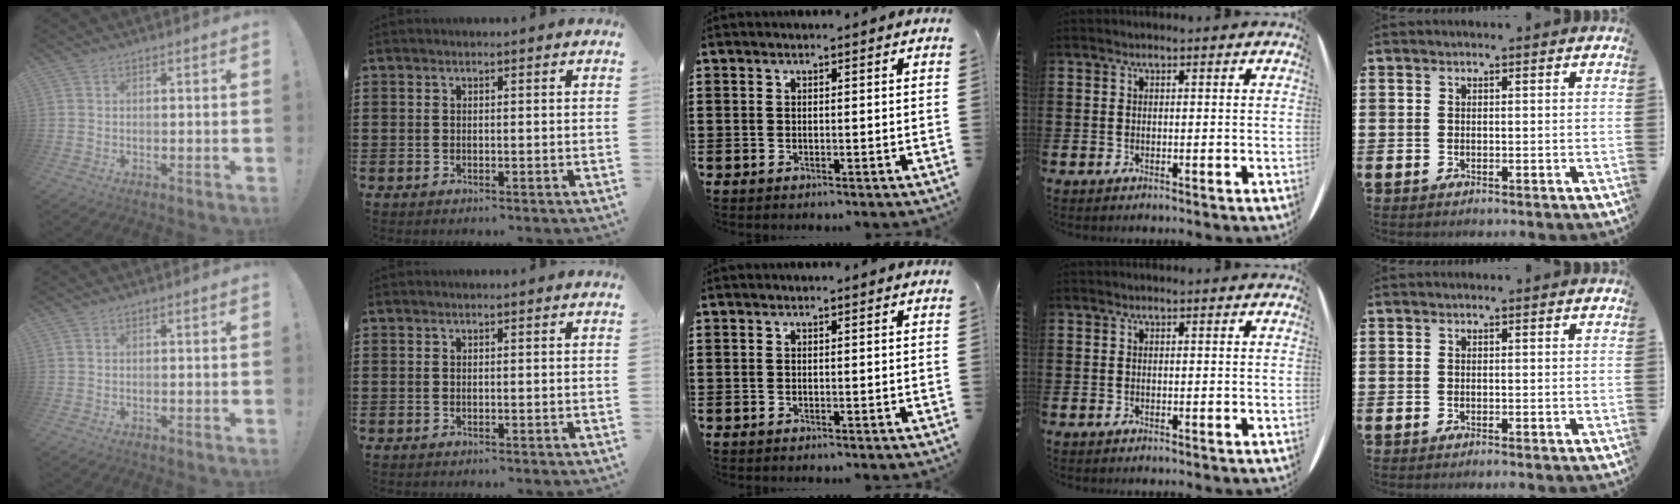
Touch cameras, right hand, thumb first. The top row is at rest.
{}